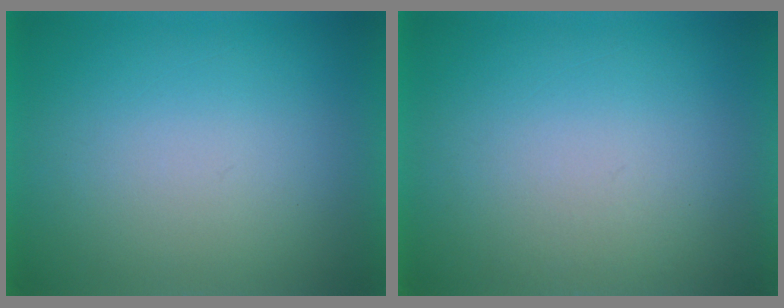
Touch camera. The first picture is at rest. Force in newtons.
{"total": 1.2}